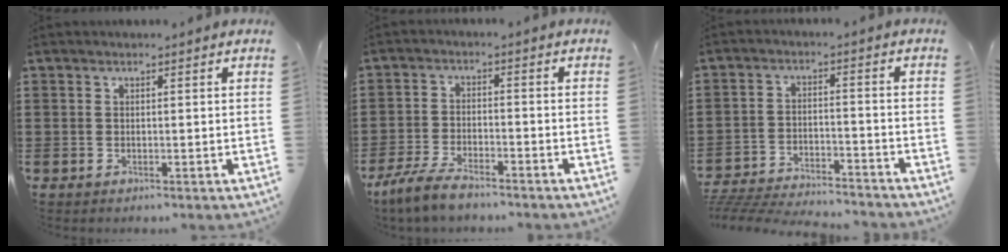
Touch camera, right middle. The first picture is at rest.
{"total": 5.5, "force": [-4.6, 1.3, 2.7], "torque": [-0.072, -0.005, -0.093]}
{"total": 5.6, "force": [-5.5, 0.4, 0.8], "torque": [-0.033, 0.000, -0.118]}